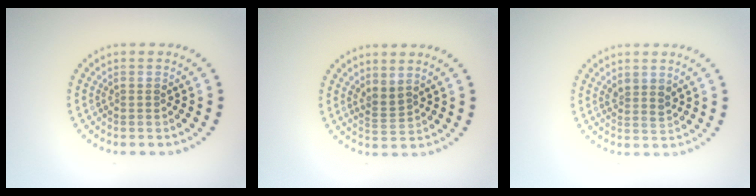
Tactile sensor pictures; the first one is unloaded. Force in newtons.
{"total": 1.8, "press": 1.3, "slide": 1.3}
{"total": 1.6, "press": 1.2, "slide": 1.0}